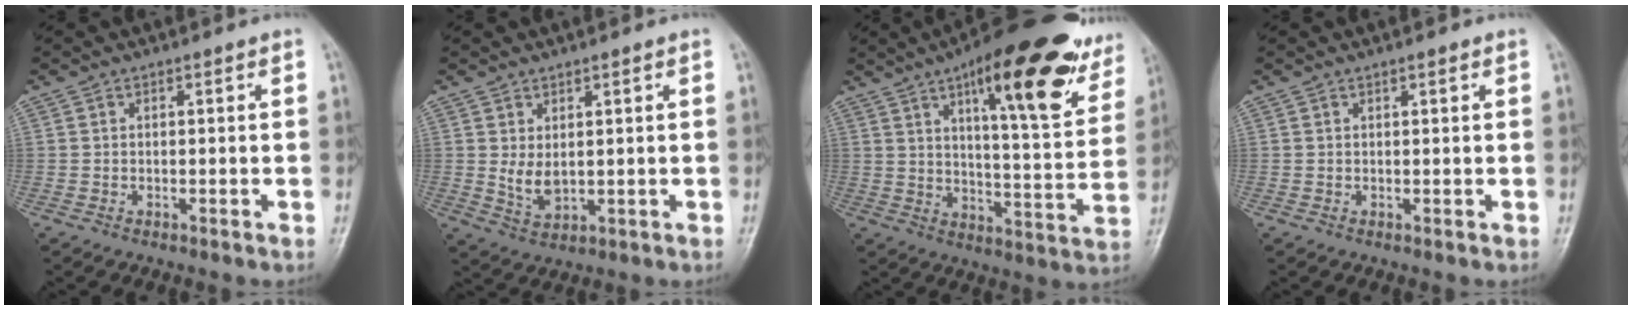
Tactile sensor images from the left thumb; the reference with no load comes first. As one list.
[{"total": 4.2, "force": [0.9, 2.3, 3.4], "torque": [-0.055, -0.015, 0.027]}, {"total": 24.8, "force": [13.6, 7.4, 19.3], "torque": [-0.237, -0.038, 0.196]}, {"total": 0.9, "force": [0.6, 0.3, 0.6], "torque": [-0.009, -0.001, 0.008]}]